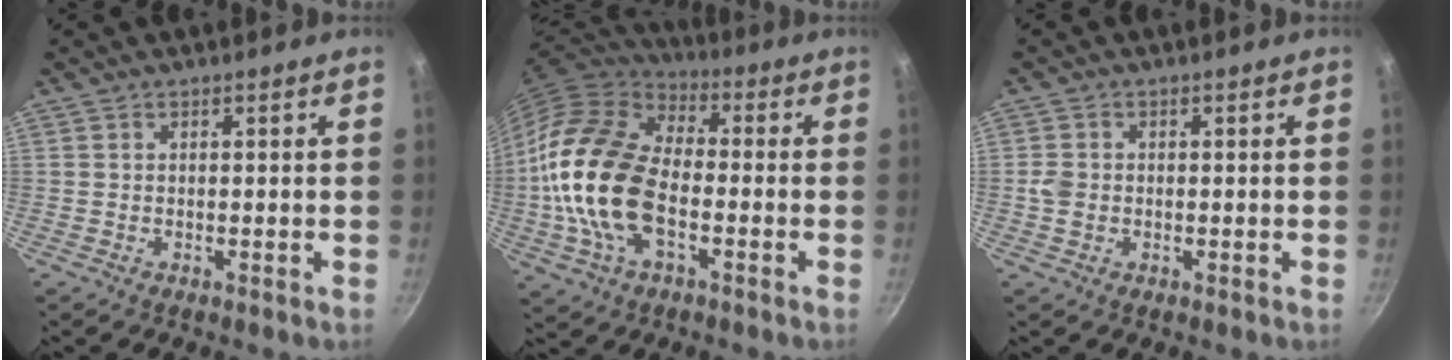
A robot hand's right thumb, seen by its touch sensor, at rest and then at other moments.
{"total": 20.7, "force": [-3.3, 12.1, 16.4], "torque": [-0.329, 0.022, -0.068]}
{"total": 2.7, "force": [-0.3, 2.1, 1.5], "torque": [-0.029, 0.005, -0.006]}